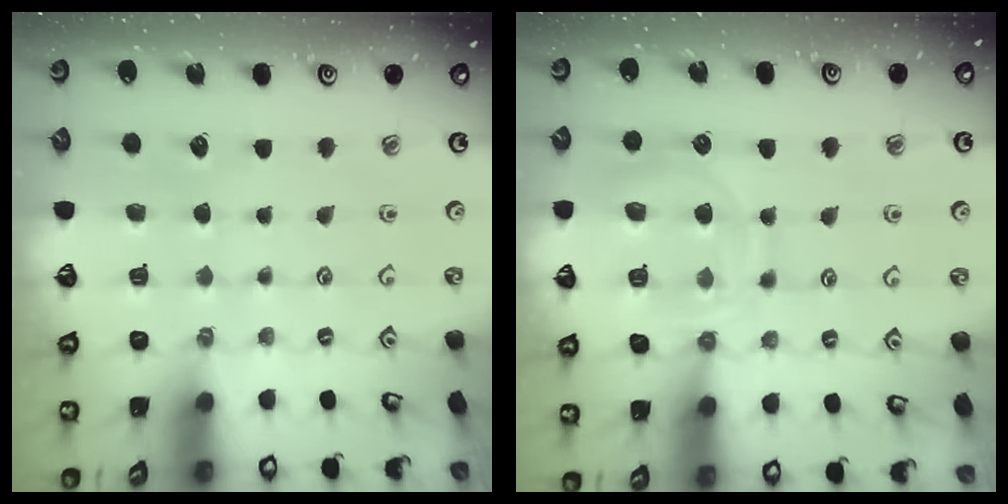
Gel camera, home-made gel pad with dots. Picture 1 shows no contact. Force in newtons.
{"total": 12.7, "press": 12.7, "slide": 1.0}